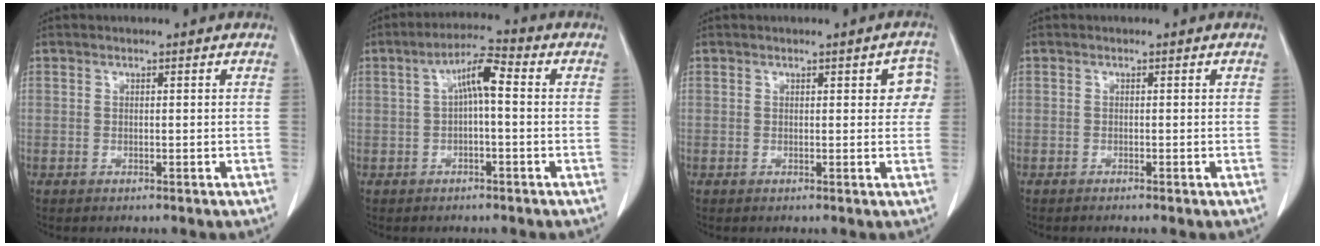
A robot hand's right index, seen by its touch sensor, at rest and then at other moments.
{"total": 5.7, "force": [0.5, 1.1, 5.5], "torque": [-0.100, 0.022, 0.008]}
{"total": 3.5, "force": [1.0, 1.5, 3.0], "torque": [-0.018, 0.008, 0.005]}
{"total": 0.6, "force": [-0.5, -0.1, 0.3], "torque": [-0.007, 0.000, -0.009]}